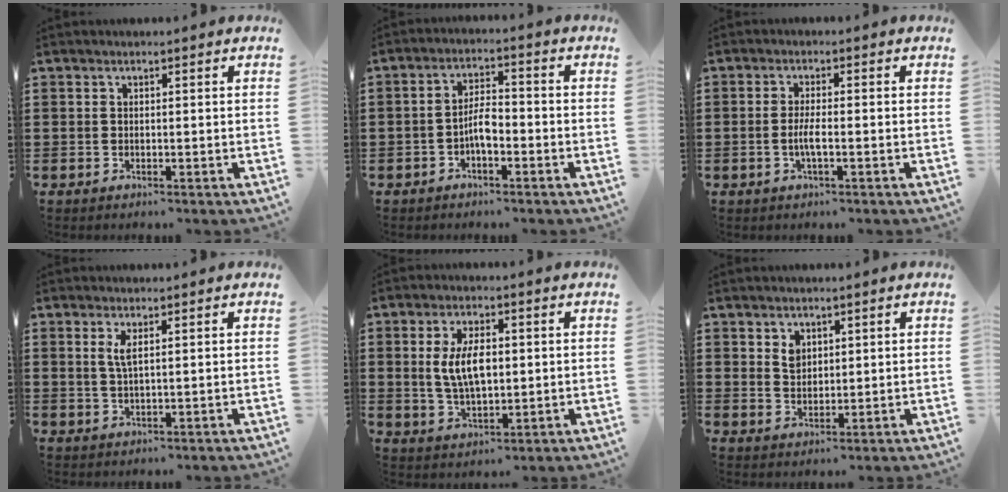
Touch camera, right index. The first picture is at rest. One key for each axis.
{"total": 4.2, "fx": -1.6, "fy": 1.5, "fz": 3.6, "tx": -0.078, "ty": 0.006, "tz": -0.036}
{"total": 2.9, "fx": -0.9, "fy": 0.4, "fz": 2.7, "tx": -0.063, "ty": -0.007, "tz": -0.020}
{"total": 2.2, "fx": 0.8, "fy": 0.4, "fz": 2.0, "tx": -0.043, "ty": 0.002, "tz": 0.014}
{"total": 6.8, "fx": 0.6, "fy": 3.2, "fz": 6.0, "tx": -0.117, "ty": 0.004, "tz": 0.006}
{"total": 2.5, "fx": 1.5, "fy": 1.8, "fz": 0.9, "tx": -0.015, "ty": 0.002, "tz": 0.027}